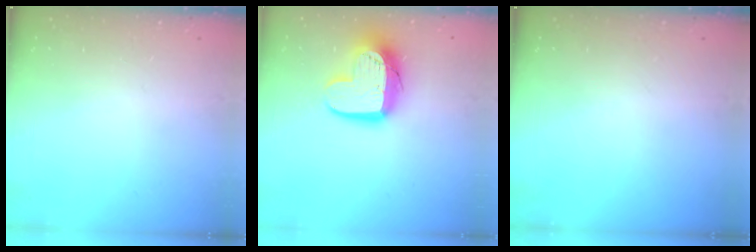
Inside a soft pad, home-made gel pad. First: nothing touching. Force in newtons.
{"total": 13.9, "press": 13.9, "slide": 1.0}
{"total": 0.0}